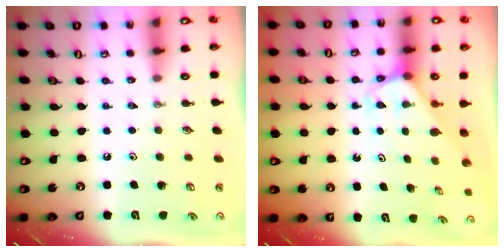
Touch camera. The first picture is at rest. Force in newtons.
{"total": 2.5, "press": 2.5, "slide": 0.2}